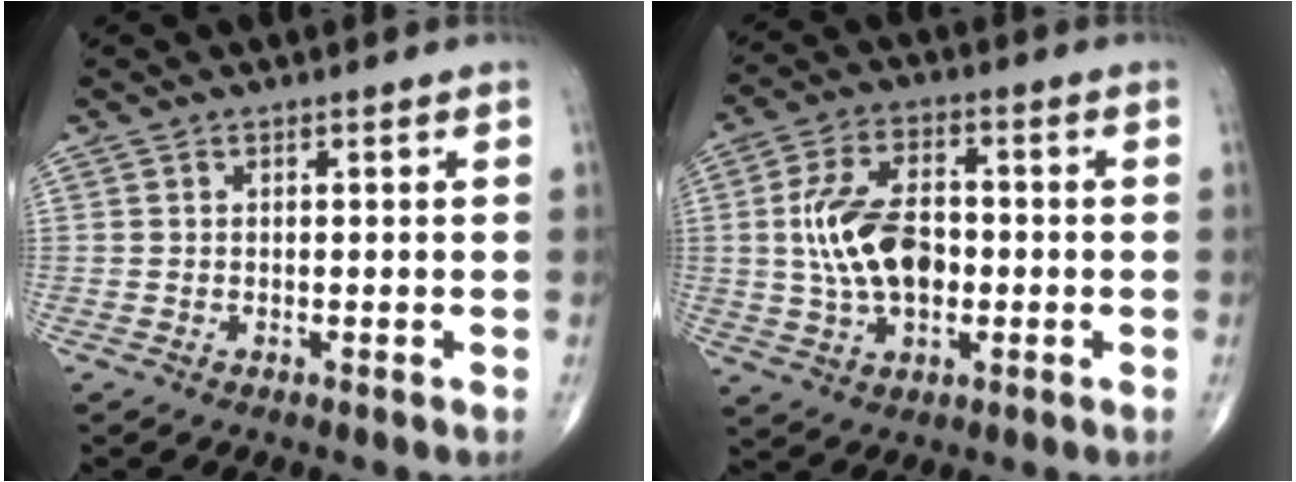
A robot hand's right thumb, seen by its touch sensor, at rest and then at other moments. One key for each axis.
{"total": 13.3, "fx": -0.4, "fy": 7.9, "fz": 10.7, "tx": -0.191, "ty": 0.015, "tz": -0.005}